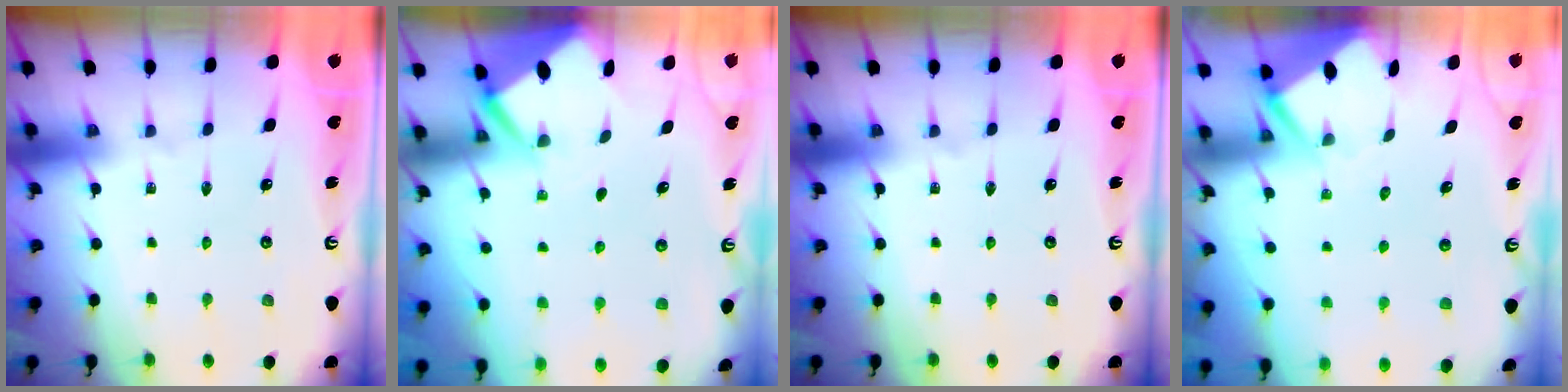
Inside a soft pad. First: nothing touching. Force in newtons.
{"total": 2.7, "press": 2.7, "slide": 0.3}
{"total": 0.0}
{"total": 3.4, "press": 3.4, "slide": 0.3}